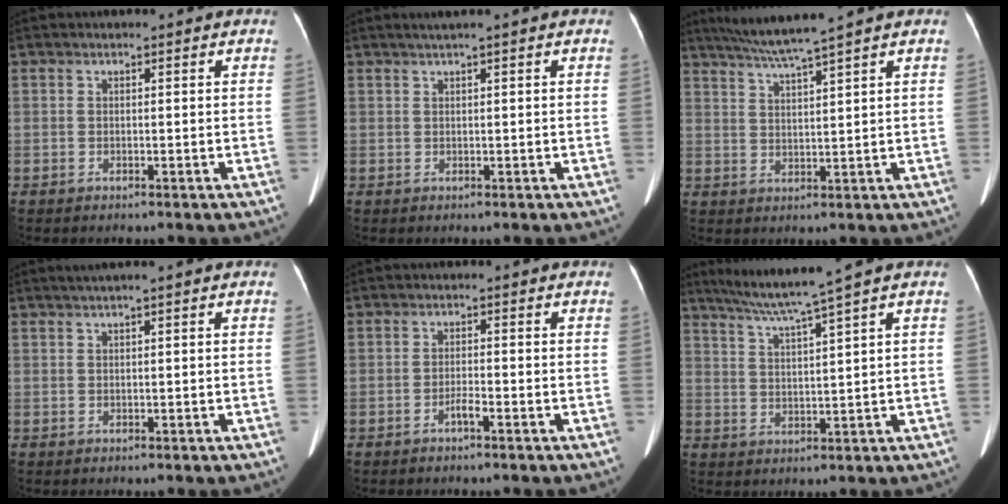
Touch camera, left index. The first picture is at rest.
{"total": 1.5, "force": [0.9, -0.4, 1.1], "torque": [-0.025, 0.007, 0.022]}
{"total": 6.8, "force": [5.6, -1.7, 3.4], "torque": [-0.061, 0.005, 0.104]}
{"total": 1.5, "force": [0.9, -0.3, 1.1], "torque": [-0.028, 0.011, 0.023]}
{"total": 1.5, "force": [-1.1, 0.0, 1.0], "torque": [-0.021, 0.001, -0.022]}
{"total": 7.6, "force": [5.8, -2.3, 4.3], "torque": [-0.075, 0.001, 0.107]}